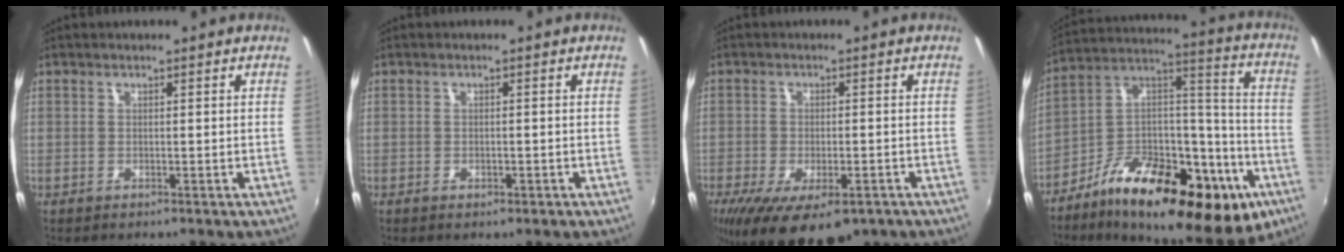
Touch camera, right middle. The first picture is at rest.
{"total": 1.6, "force": [-0.9, 1.0, 0.8], "torque": [-0.014, -0.004, -0.014]}
{"total": 14.3, "force": [-8.8, 6.1, 9.5], "torque": [-0.193, -0.047, -0.130]}
{"total": 28.6, "force": [-15.7, 12.2, 20.5], "torque": [-0.310, 0.019, -0.243]}